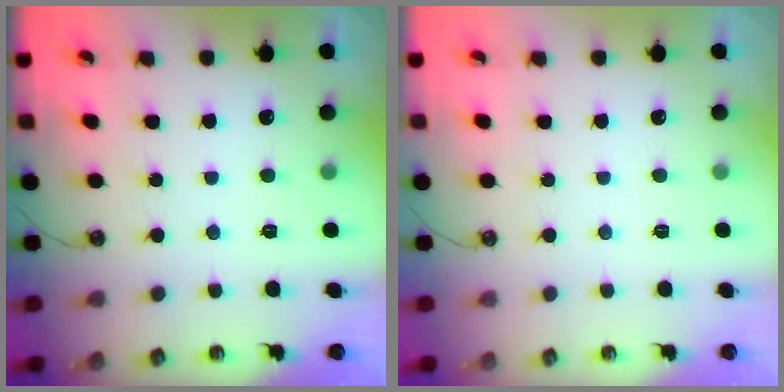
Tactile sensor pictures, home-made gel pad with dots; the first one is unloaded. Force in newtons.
{"total": 0.0}